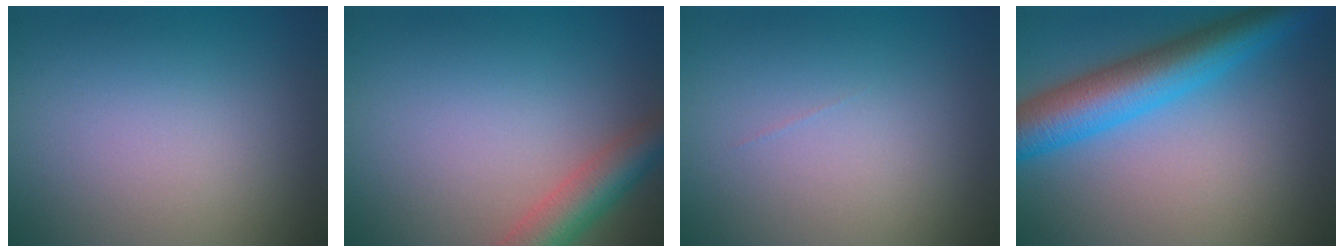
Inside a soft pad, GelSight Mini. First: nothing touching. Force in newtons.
{"total": 4.4, "press": 4.4, "slide": 0.2}
{"total": 0.0}
{"total": 7.5, "press": 7.5, "slide": 0.2}